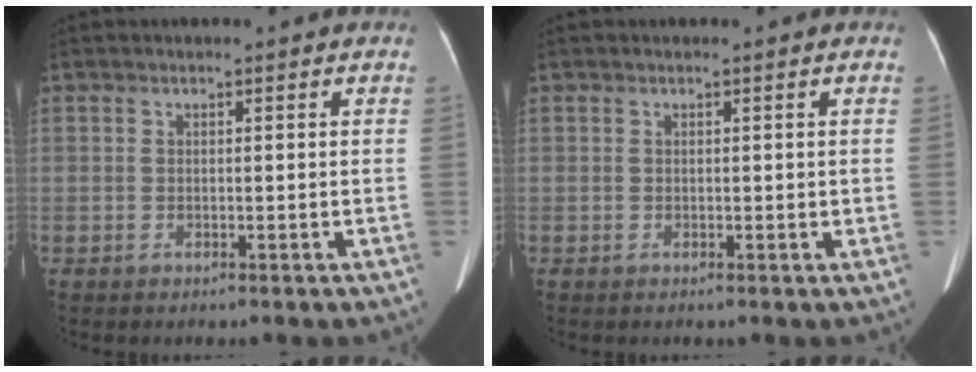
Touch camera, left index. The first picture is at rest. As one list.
[{"total": 0.7, "force": [0.3, 0.3, 0.5], "torque": [-0.006, 0.000, 0.003]}]